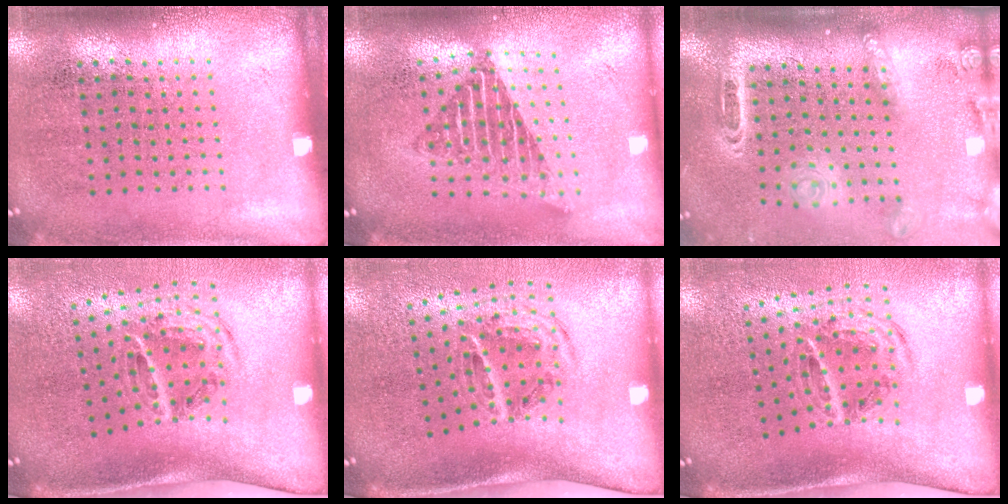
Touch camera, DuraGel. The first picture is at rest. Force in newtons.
{"total": 1.7, "press": 1.4, "slide": 1.0}
{"total": 2.5, "press": 1.8, "slide": 1.8}
{"total": 2.1, "press": 1.2, "slide": 1.7}
{"total": 1.9, "press": 1.1, "slide": 1.6}
{"total": 1.5, "press": 1.1, "slide": 1.0}